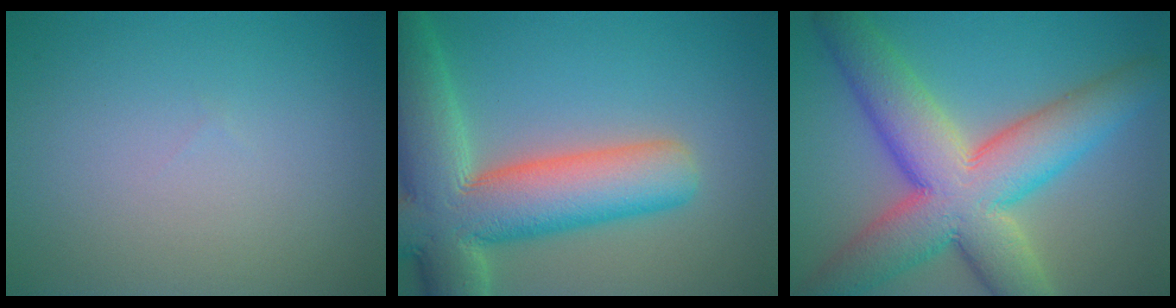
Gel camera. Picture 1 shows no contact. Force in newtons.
{"total": 12.5, "press": 12.5, "slide": 0.9}
{"total": 11.8, "press": 11.8, "slide": 0.7}